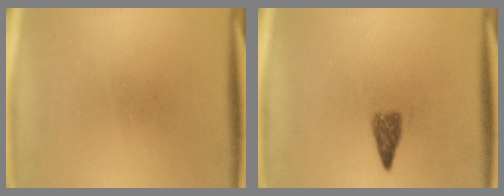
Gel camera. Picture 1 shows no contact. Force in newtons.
{"total": 2.3}